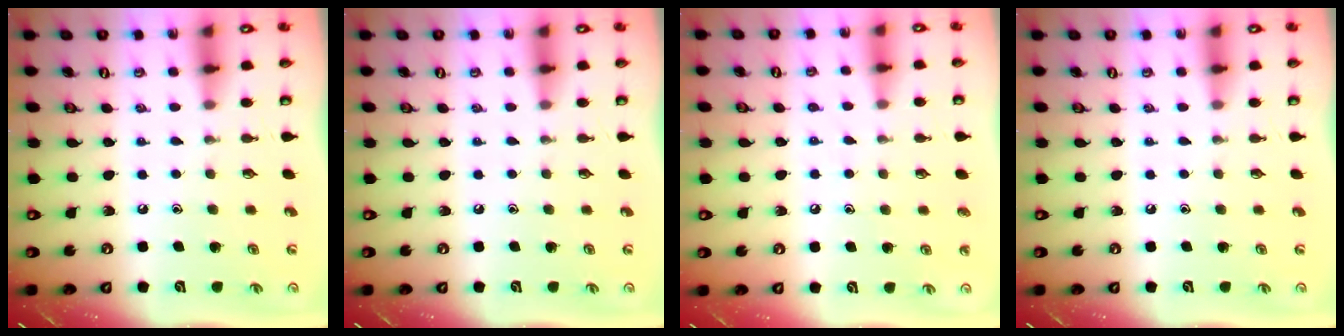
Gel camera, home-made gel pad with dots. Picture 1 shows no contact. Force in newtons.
{"total": 0.0}
{"total": 5.0, "press": 5.0, "slide": 0.5}
{"total": 0.0}